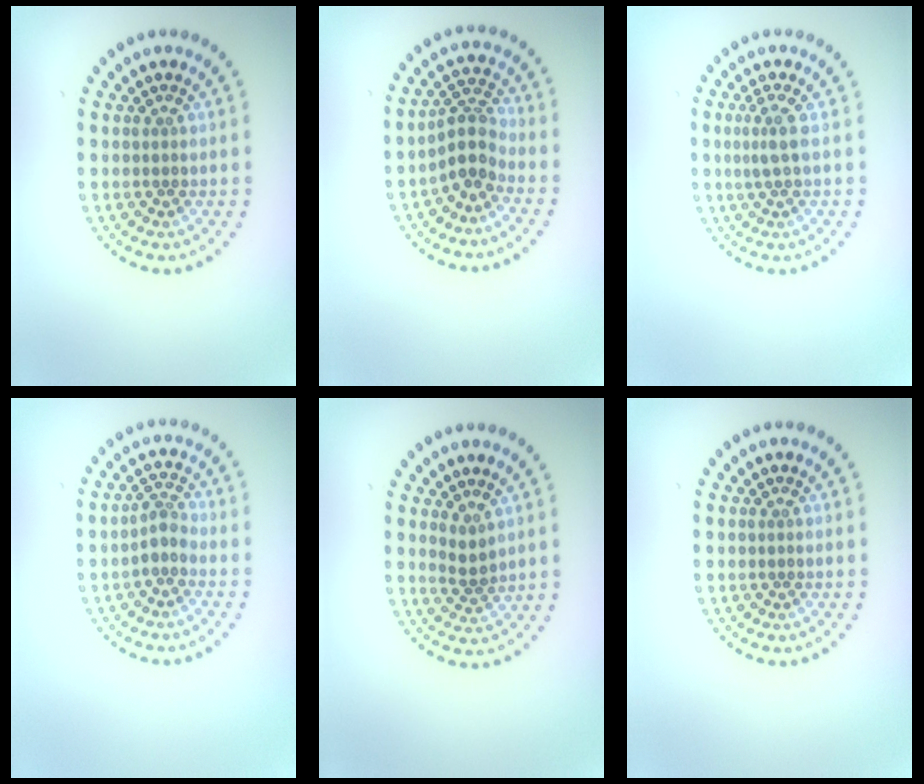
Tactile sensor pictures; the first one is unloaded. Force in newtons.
{"total": 3.0, "press": 2.3, "slide": 2.0}
{"total": 1.6, "press": 1.4, "slide": 0.9}
{"total": 1.9, "press": 1.5, "slide": 1.2}
{"total": 1.4, "press": 1.2, "slide": 0.7}
{"total": 0.0}